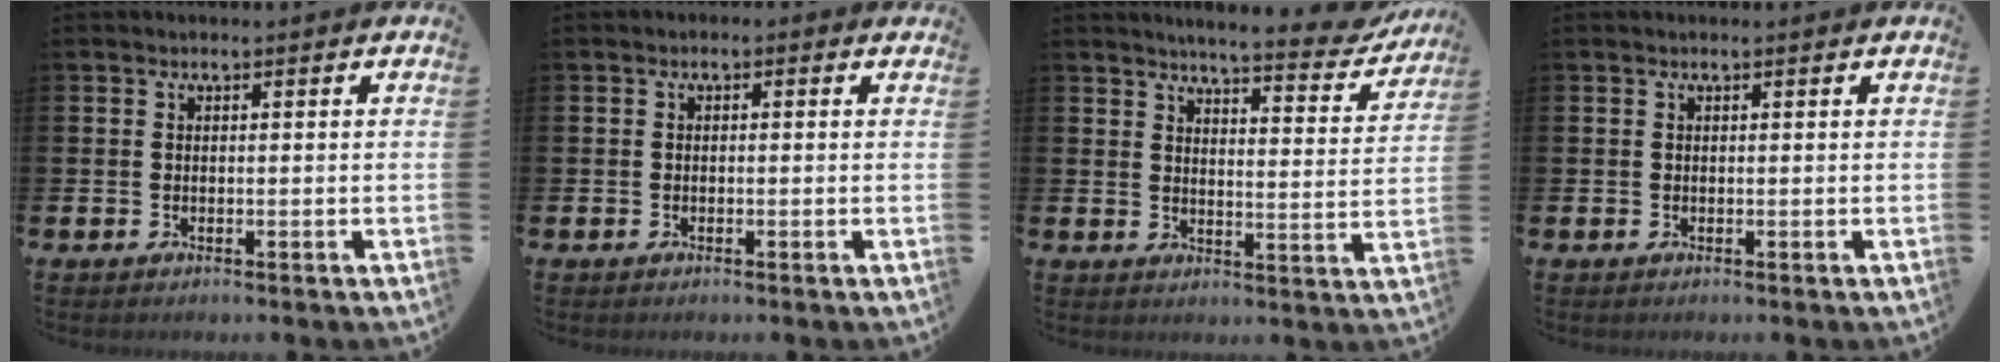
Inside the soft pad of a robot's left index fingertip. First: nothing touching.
{"total": 0.5, "force": [-0.4, 0.4, 0.1], "torque": [-0.002, 0.003, -0.009]}
{"total": 5.1, "force": [4.8, 0.4, 1.6], "torque": [-0.025, -0.042, 0.074]}
{"total": 0.0}